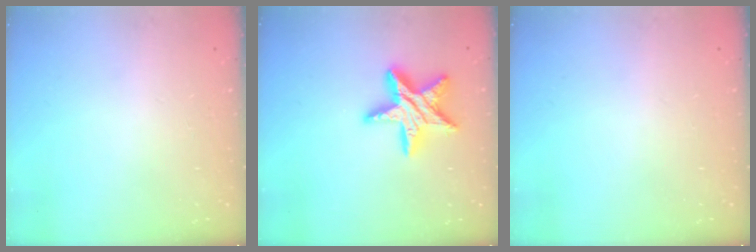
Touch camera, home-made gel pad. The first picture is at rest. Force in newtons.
{"total": 16.0, "press": 16.0, "slide": 1.0}
{"total": 0.0}